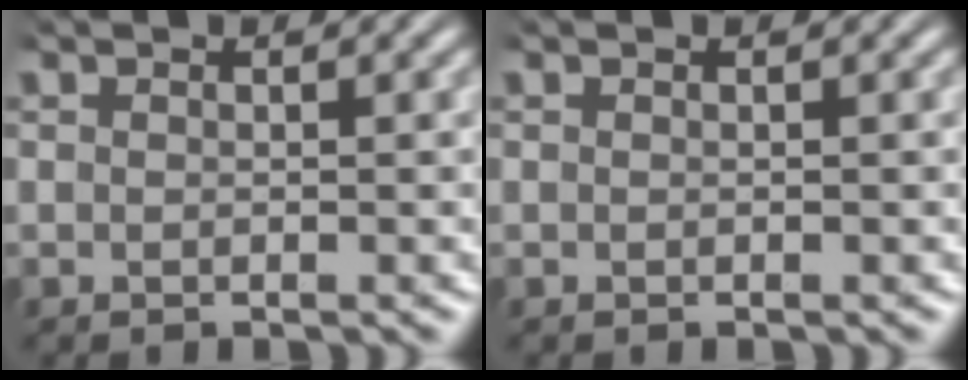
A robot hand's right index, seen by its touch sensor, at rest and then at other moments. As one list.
[{"total": 0.0}]